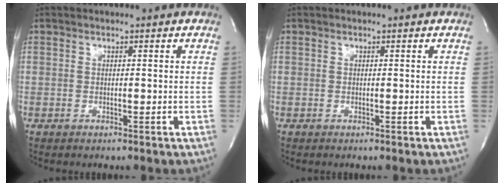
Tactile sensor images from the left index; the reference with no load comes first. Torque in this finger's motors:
{"motor_torque": [0.00, 0.00, -0.02, 0.00]}